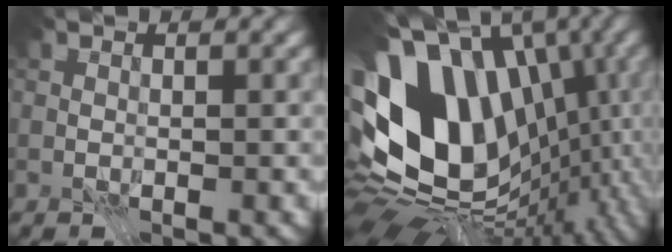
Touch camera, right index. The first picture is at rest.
{"total": 16.9, "force": [0.7, 12.2, 11.7], "torque": [-0.225, 0.010, 0.020]}